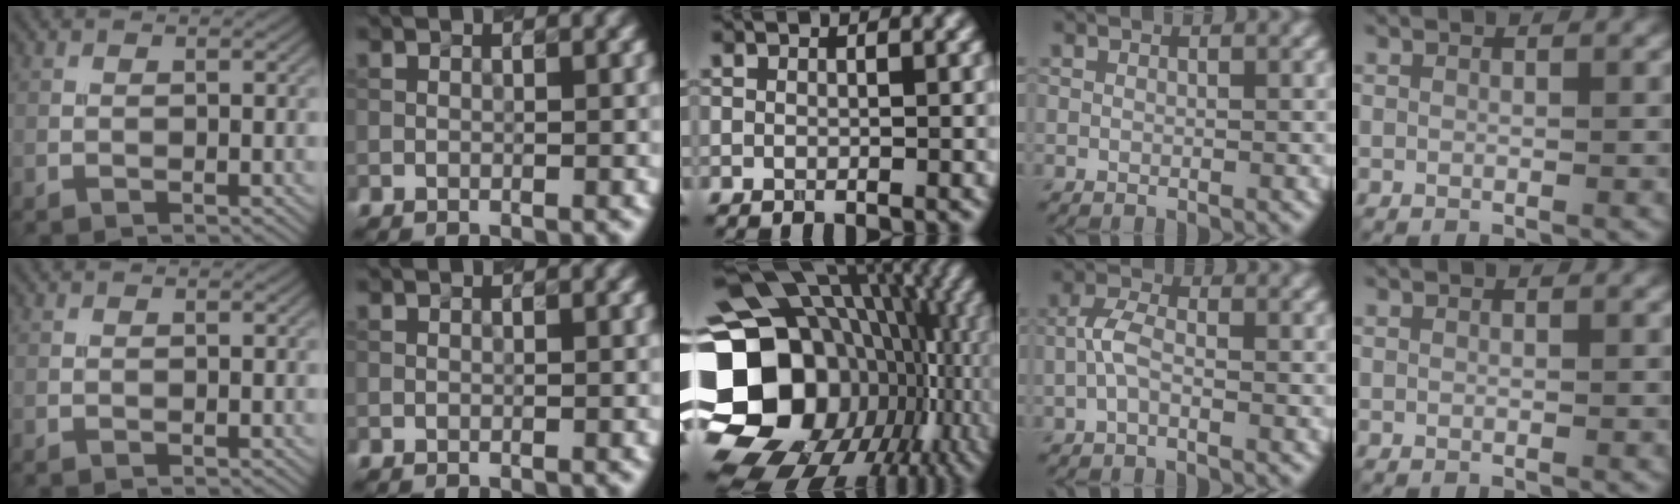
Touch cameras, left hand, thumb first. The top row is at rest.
{"middle": {"total": 22.1, "force": [-2.5, 18.0, 12.4], "torque": [-0.214, -0.019, -0.061]}, "ring": {"total": 2.3, "force": [-0.8, 1.0, 1.9], "torque": [-0.044, 0.008, -0.023]}}